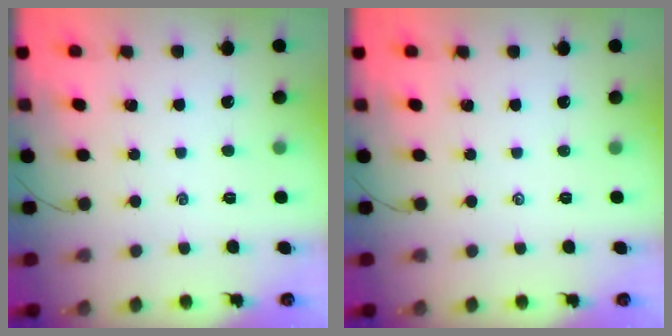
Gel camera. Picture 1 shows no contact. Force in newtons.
{"total": 0.0}